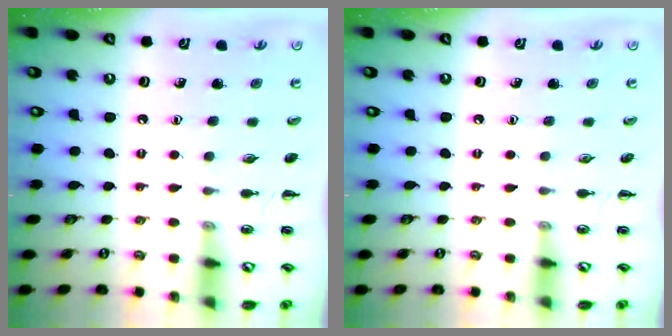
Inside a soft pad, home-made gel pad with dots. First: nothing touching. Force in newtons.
{"total": 0.0}